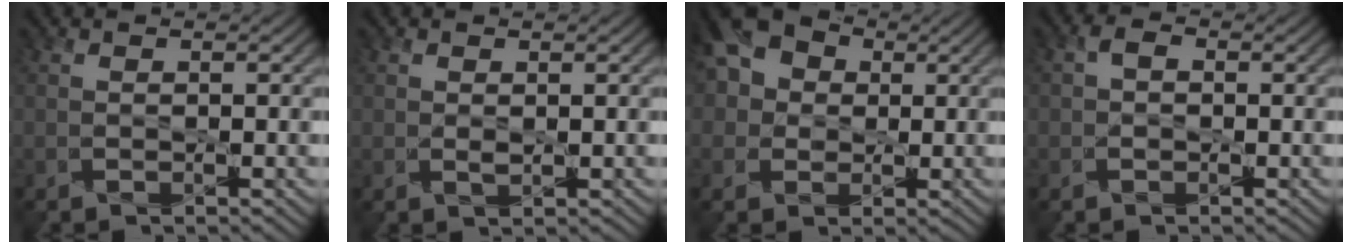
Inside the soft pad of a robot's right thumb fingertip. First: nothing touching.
{"total": 0.5, "force": [0.4, 0.3, 0.1], "torque": [-0.007, -0.001, 0.010]}
{"total": 7.4, "force": [2.0, 6.2, 3.5], "torque": [-0.094, 0.021, 0.018]}
{"total": 1.4, "force": [0.0, 1.2, 0.6], "torque": [-0.013, 0.006, -0.007]}